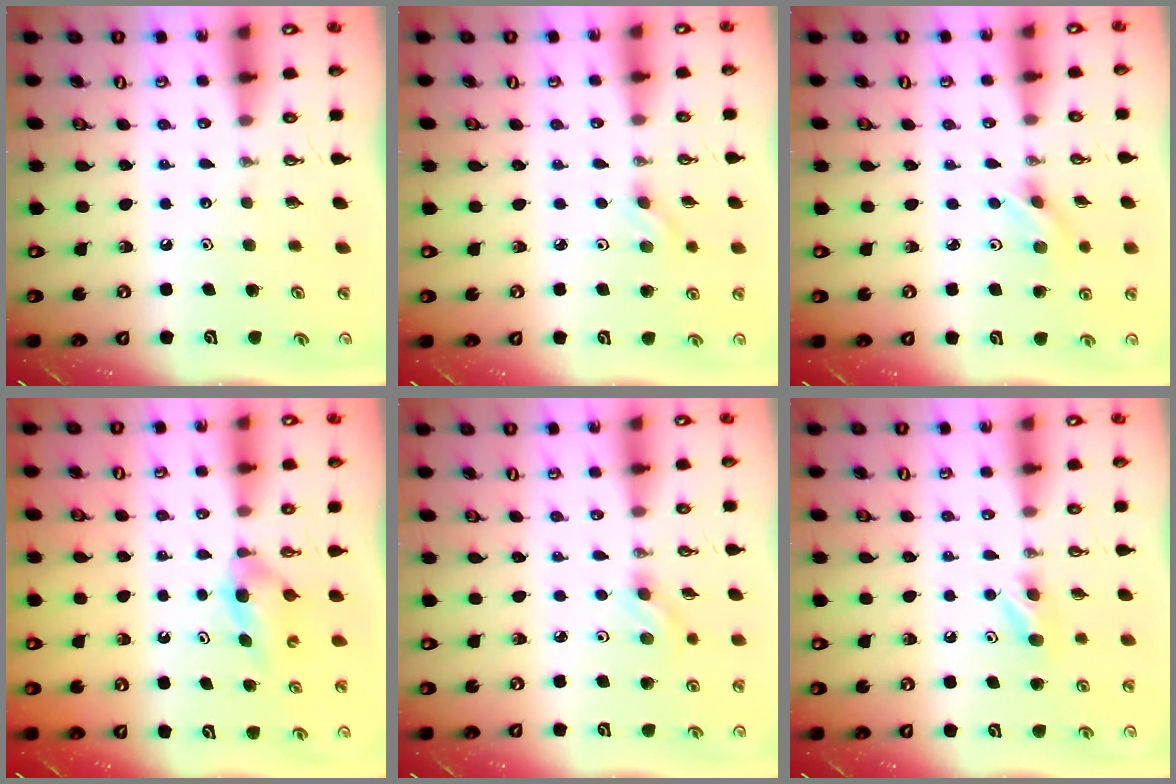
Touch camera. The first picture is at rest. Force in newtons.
{"total": 3.0, "press": 2.6, "slide": 1.5}
{"total": 2.9, "press": 2.8, "slide": 0.7}
{"total": 4.5, "press": 4.4, "slide": 1.1}
{"total": 3.7, "press": 3.3, "slide": 1.6}
{"total": 5.9, "press": 5.9, "slide": 0.6}